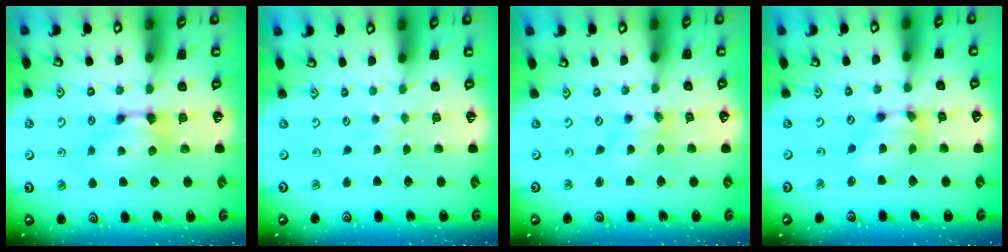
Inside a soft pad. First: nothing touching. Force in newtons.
{"total": 4.0, "press": 4.0, "slide": 0.1}
{"total": 2.9, "press": 2.7, "slide": 0.9}
{"total": 4.8, "press": 4.4, "slide": 2.0}